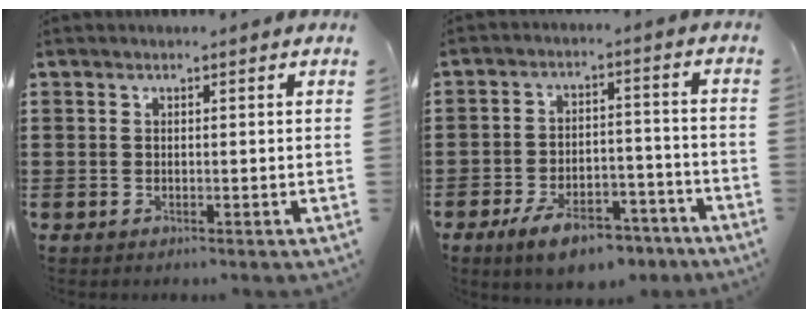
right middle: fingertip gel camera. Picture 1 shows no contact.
{"total": 7.8, "force": [-6.2, 2.5, 4.1], "torque": [-0.072, 0.017, -0.112]}